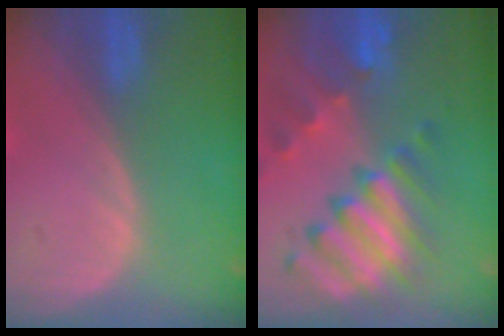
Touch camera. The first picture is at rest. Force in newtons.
{"total": 11.3, "press": 9.7, "slide": 5.7}